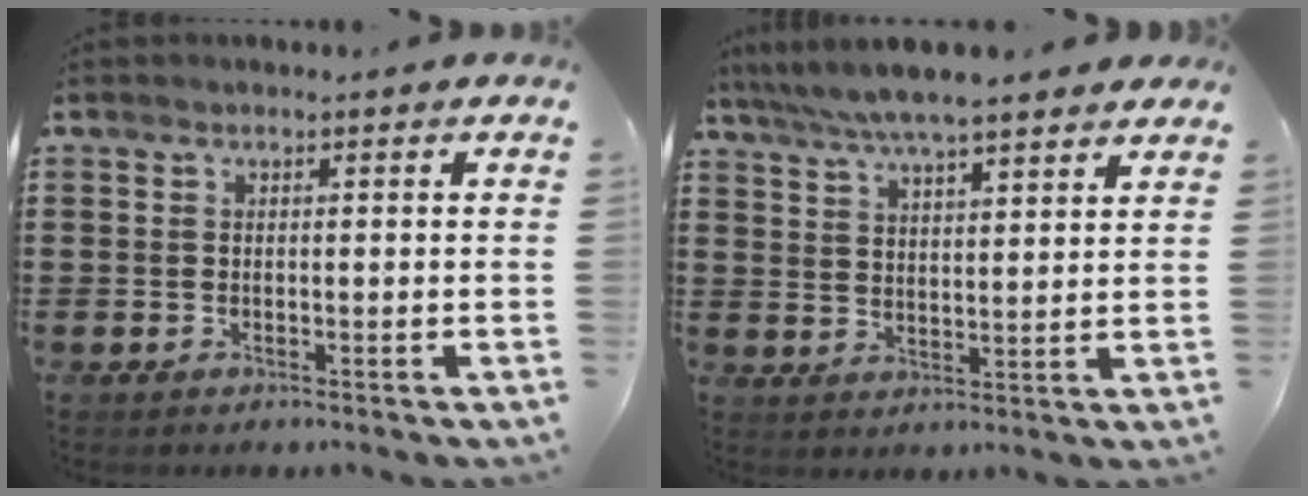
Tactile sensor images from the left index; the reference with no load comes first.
{"total": 6.0, "force": [5.4, 0.6, 2.5], "torque": [-0.067, -0.015, 0.095]}